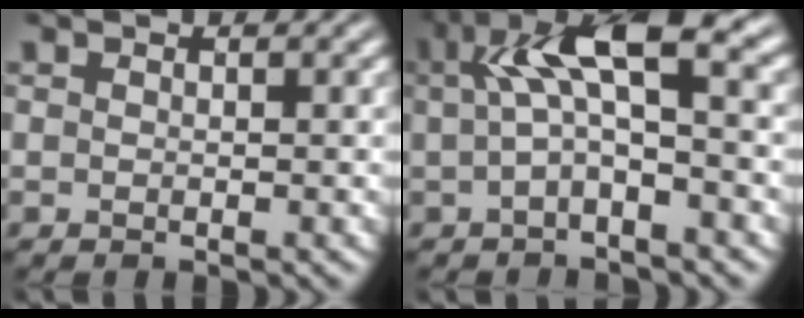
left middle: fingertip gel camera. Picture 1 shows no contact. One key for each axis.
{"total": 6.4, "fx": 1.3, "fy": 2.0, "fz": 6.0, "tx": -0.109, "ty": 0.016, "tz": 0.017}